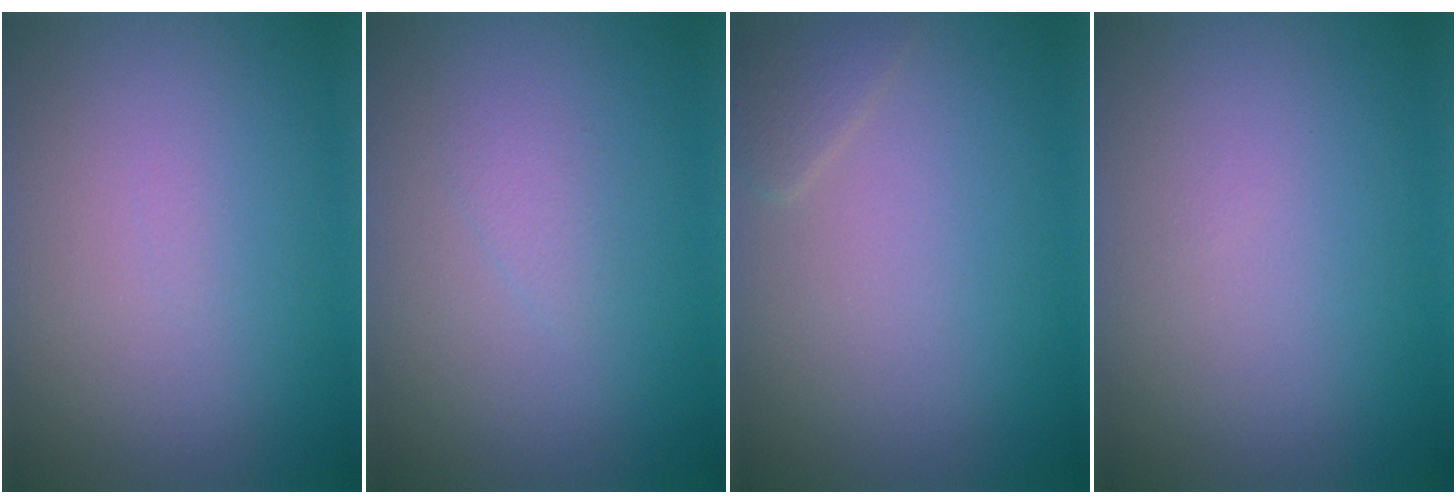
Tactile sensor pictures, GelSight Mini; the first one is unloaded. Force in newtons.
{"total": 0.9, "press": 0.9, "slide": 0.1}
{"total": 1.2, "press": 1.2, "slide": 0.0}
{"total": 0.0}